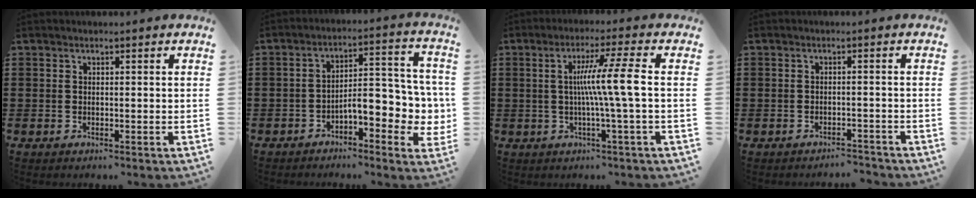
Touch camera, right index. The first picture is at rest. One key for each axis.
{"total": 6.9, "fx": -2.0, "fy": 3.4, "fz": 5.7, "tx": -0.080, "ty": -0.014, "tz": -0.042}
{"total": 8.1, "fx": 0.1, "fy": -0.8, "fz": 8.1, "tx": -0.150, "ty": 0.002, "tz": -0.011}
{"total": 2.2, "fx": -2.2, "fy": 0.3, "fz": -0.2, "tx": -0.005, "ty": 0.002, "tz": -0.050}